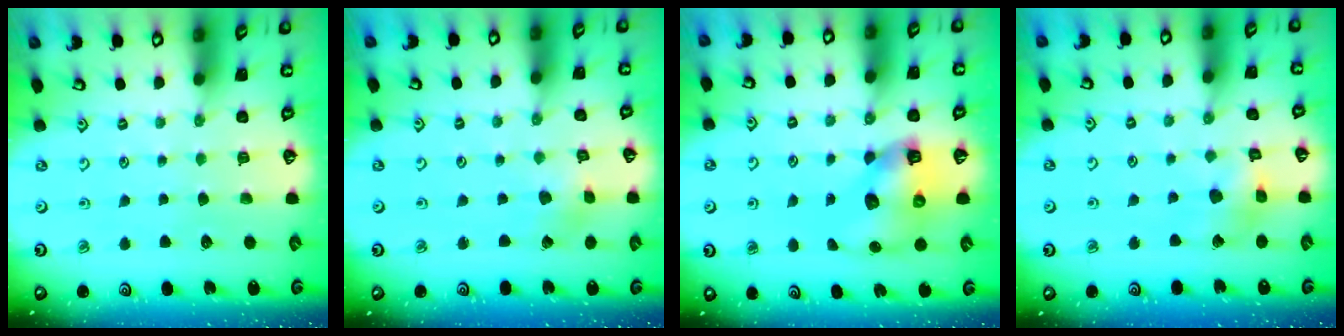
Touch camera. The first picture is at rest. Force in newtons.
{"total": 2.1, "press": 2.1, "slide": 0.2}
{"total": 10.6, "press": 10.5, "slide": 1.3}
{"total": 10.6, "press": 10.5, "slide": 1.3}